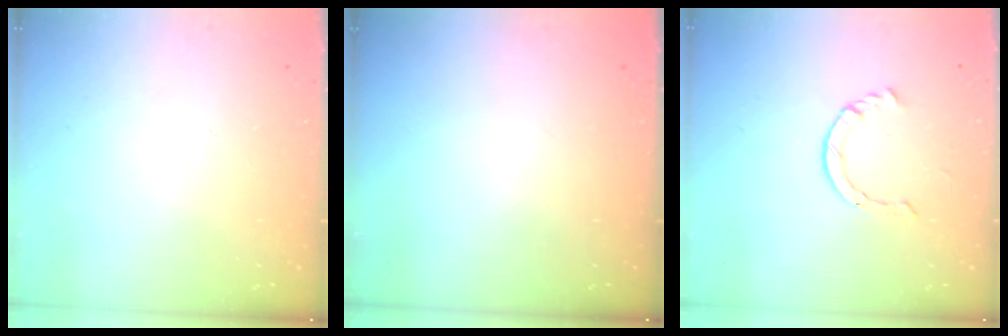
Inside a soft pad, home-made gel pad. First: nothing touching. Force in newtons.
{"total": 0.0}
{"total": 3.0, "press": 2.9, "slide": 0.3}